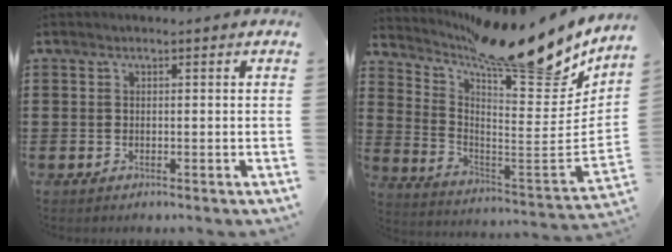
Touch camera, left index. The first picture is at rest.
{"total": 17.0, "force": [13.2, 3.4, 10.1], "torque": [-0.164, -0.094, 0.210]}